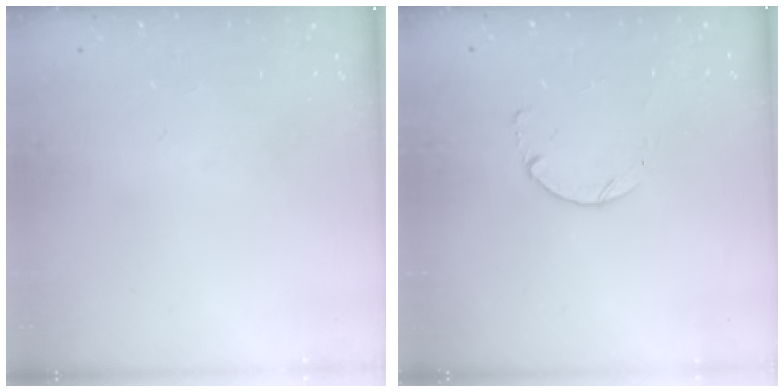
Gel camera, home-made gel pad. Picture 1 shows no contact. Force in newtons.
{"total": 0.0}